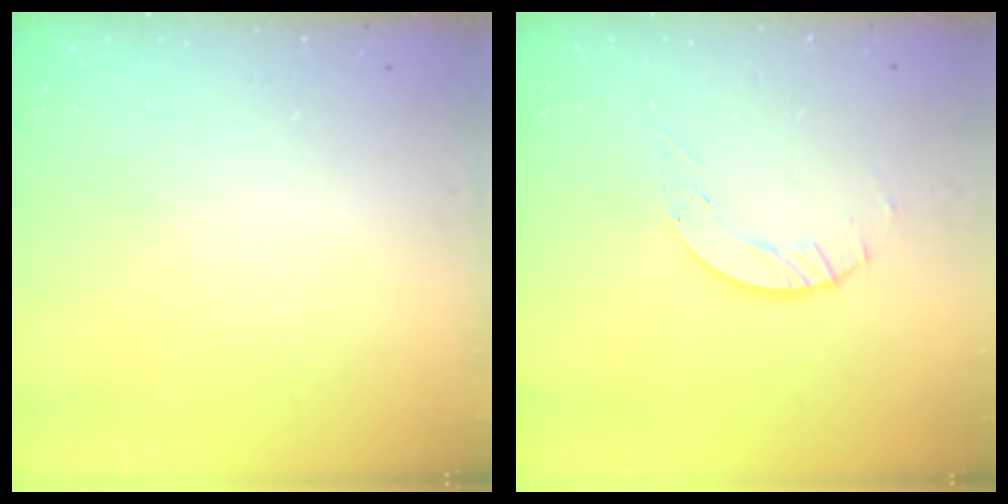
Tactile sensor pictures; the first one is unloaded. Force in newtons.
{"total": 4.0, "press": 4.0, "slide": 0.5}